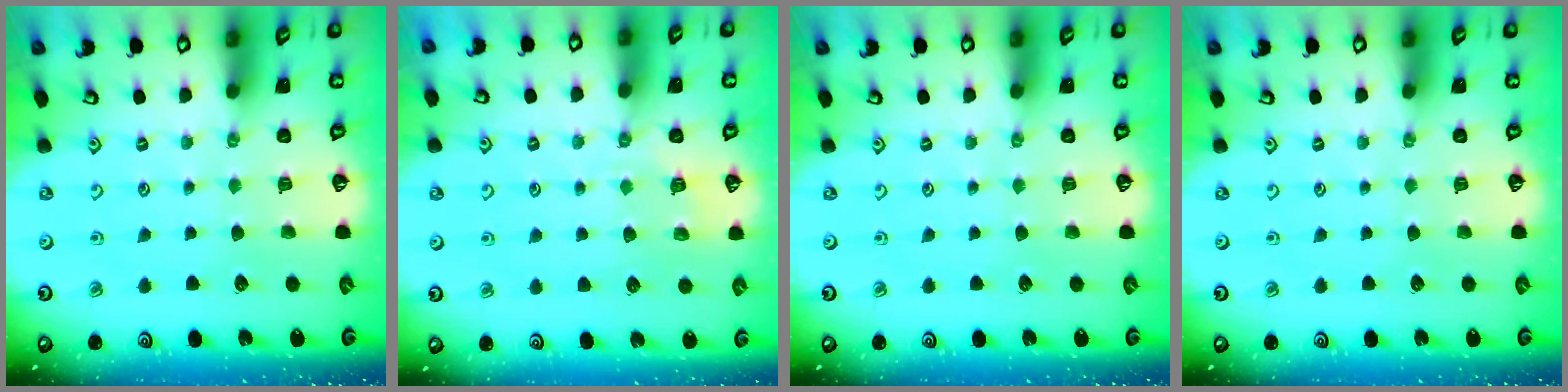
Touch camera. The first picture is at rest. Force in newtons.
{"total": 3.0, "press": 2.6, "slide": 1.5}
{"total": 0.0}
{"total": 0.0}